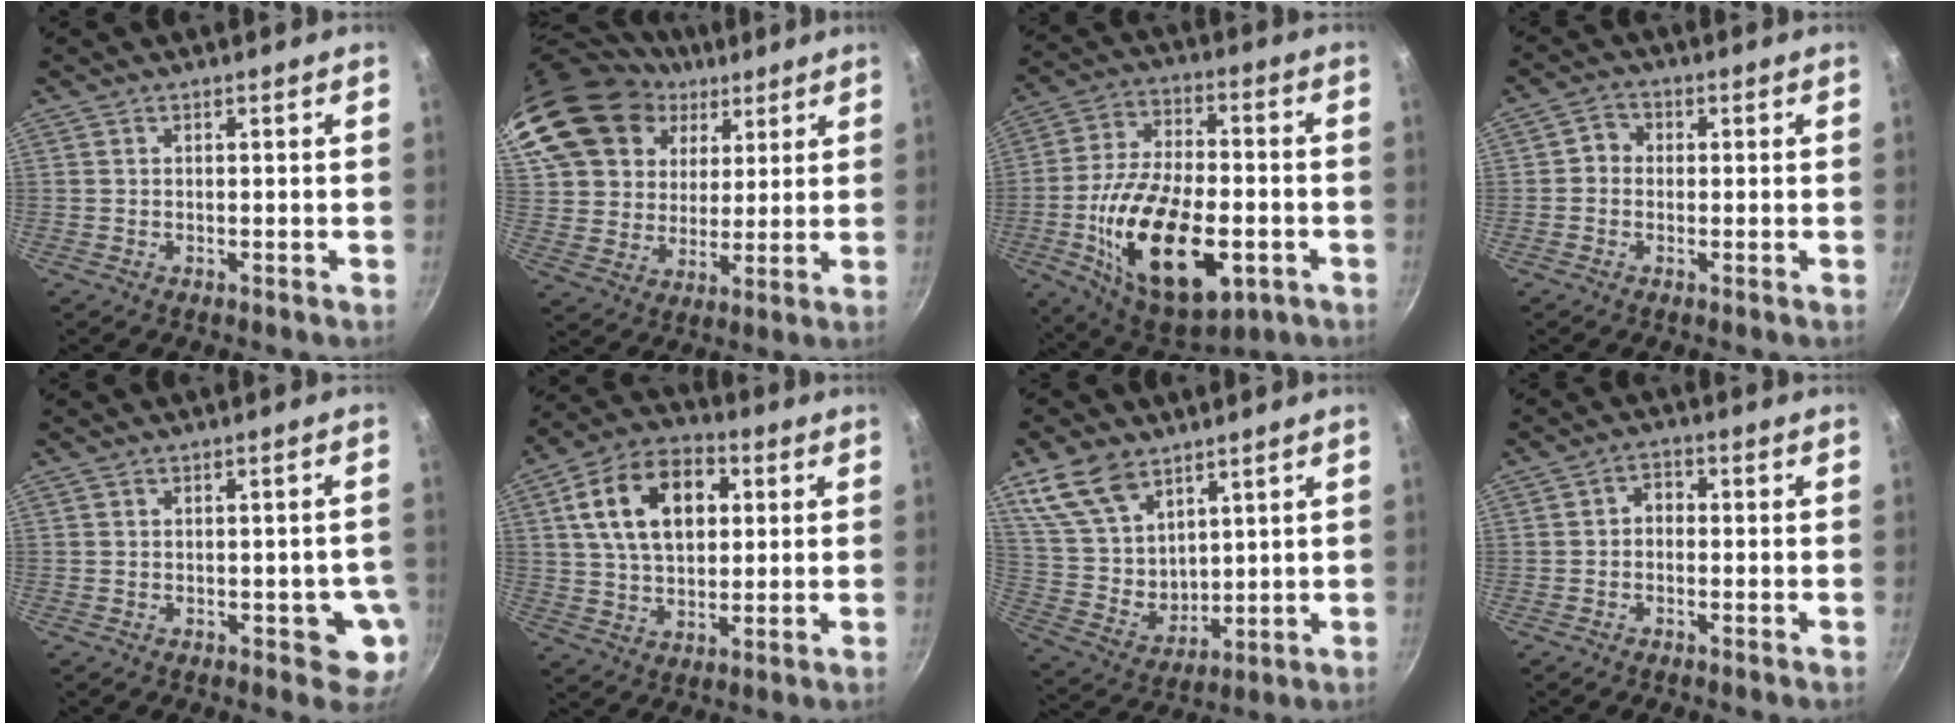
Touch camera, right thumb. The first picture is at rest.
{"total": 21.6, "force": [11.1, 16.2, 9.0], "torque": [-0.173, 0.004, 0.207]}
{"total": 24.4, "force": [-6.7, 12.6, 19.8], "torque": [-0.334, 0.020, -0.105]}
{"total": 3.2, "force": [-0.1, 2.9, 1.3], "torque": [-0.006, 0.008, -0.014]}
{"total": 5.5, "force": [-1.2, 3.1, 4.4], "torque": [-0.023, 0.000, -0.015]}
{"total": 16.9, "force": [4.3, 11.0, 12.0], "torque": [-0.177, 0.011, 0.064]}
{"total": 13.6, "force": [8.1, 8.3, 6.9], "torque": [-0.106, -0.044, 0.173]}
{"total": 2.8, "force": [-0.4, 2.2, 1.7], "torque": [-0.017, 0.012, -0.014]}